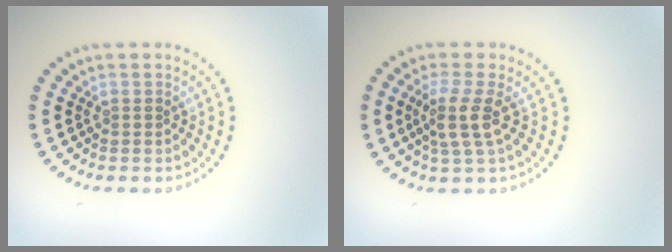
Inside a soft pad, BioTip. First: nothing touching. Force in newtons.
{"total": 2.9, "press": 2.4, "slide": 1.7}